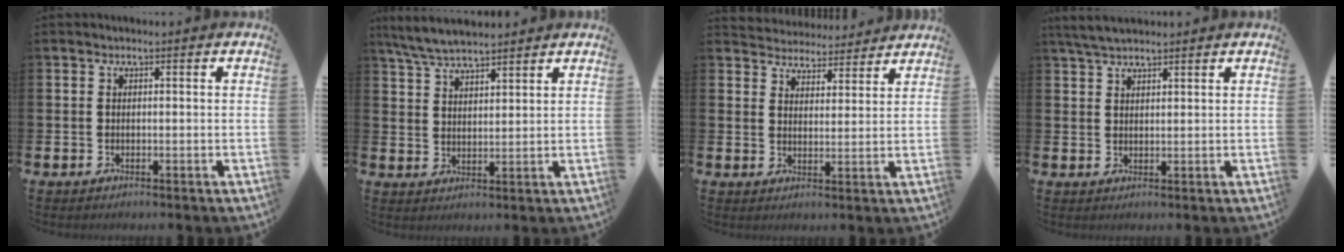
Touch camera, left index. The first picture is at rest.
{"total": 5.7, "force": [5.4, 0.9, 1.5], "torque": [-0.051, -0.014, 0.101]}
{"total": 4.3, "force": [4.2, 1.0, -0.6], "torque": [-0.005, -0.032, 0.074]}
{"total": 3.8, "force": [3.4, 1.0, 1.4], "torque": [-0.031, -0.006, 0.063]}